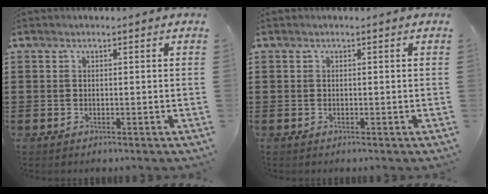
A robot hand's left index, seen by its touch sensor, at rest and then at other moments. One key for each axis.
{"total": 0.0}